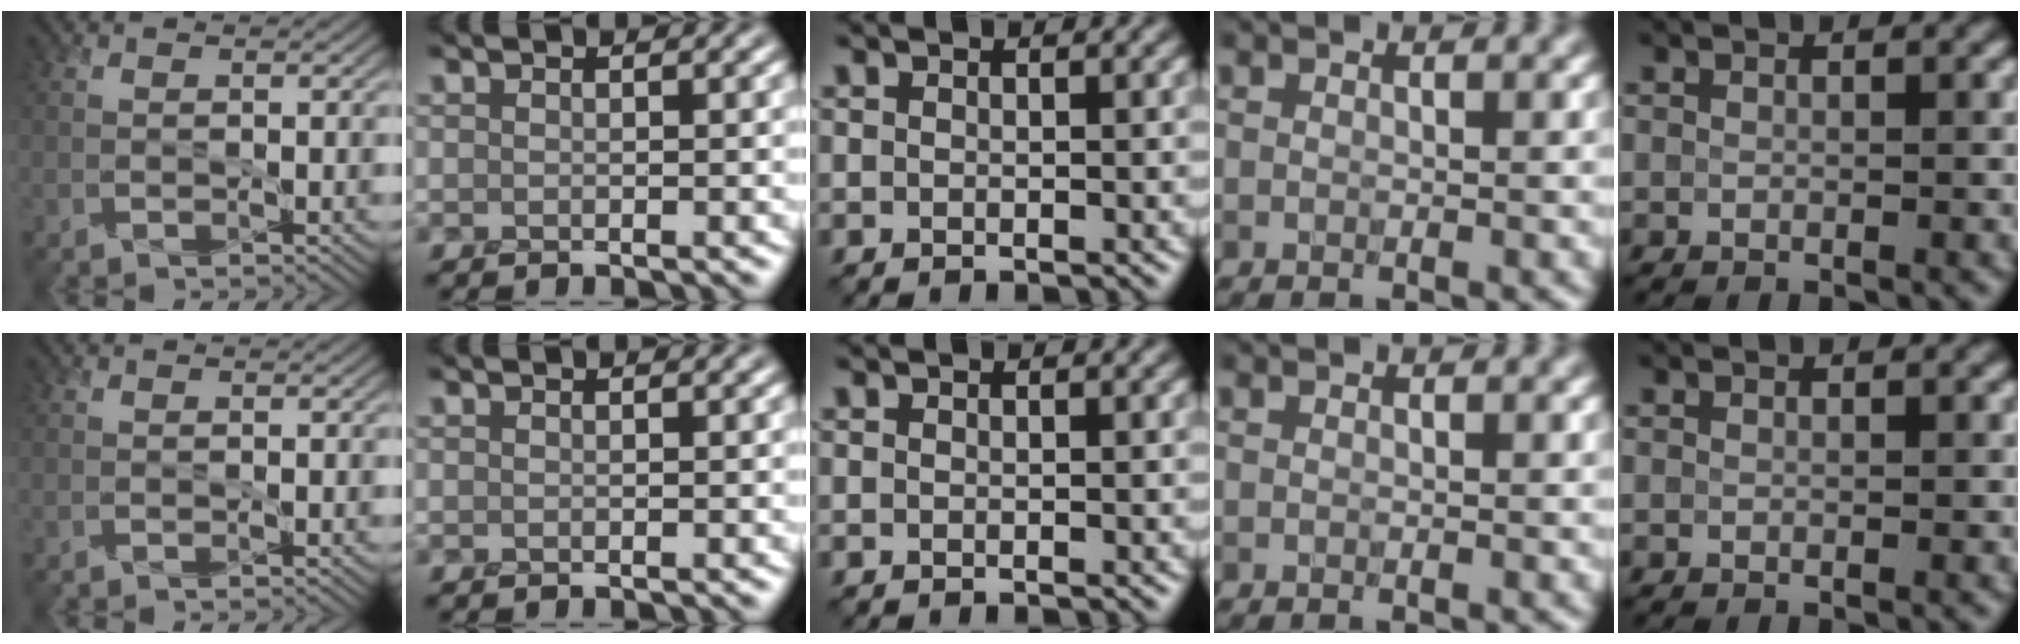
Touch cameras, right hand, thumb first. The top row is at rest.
{}